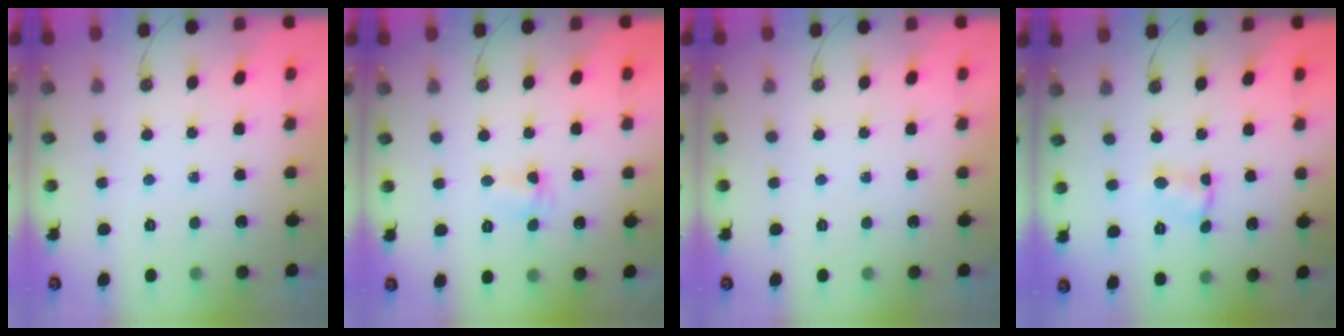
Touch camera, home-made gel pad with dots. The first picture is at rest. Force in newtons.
{"total": 1.9, "press": 1.8, "slide": 0.5}
{"total": 0.0}
{"total": 1.8, "press": 1.8, "slide": 0.1}